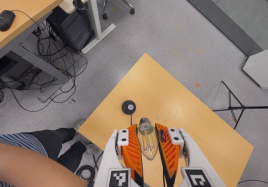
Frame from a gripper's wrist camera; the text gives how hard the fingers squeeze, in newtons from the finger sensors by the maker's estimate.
{"total": 22.8, "left": 24.5, "right": 21.1}